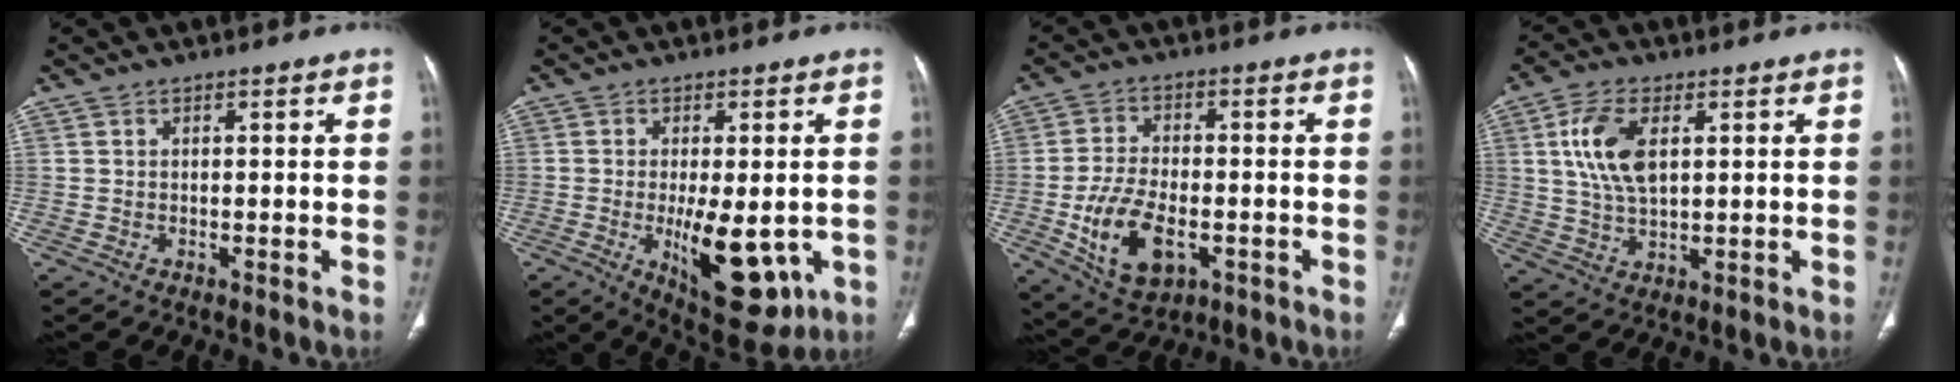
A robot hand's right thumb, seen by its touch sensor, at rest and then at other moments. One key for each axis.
{"total": 13.6, "fx": -3.1, "fy": 6.1, "fz": 11.8, "tx": -0.151, "ty": -0.019, "tz": -0.029}
{"total": 12.3, "fx": -3.5, "fy": 7.2, "fz": 9.4, "tx": -0.167, "ty": 0.007, "tz": -0.049}
{"total": 9.9, "fx": 2.6, "fy": 5.2, "fz": 8.0, "tx": -0.164, "ty": -0.004, "tz": 0.051}